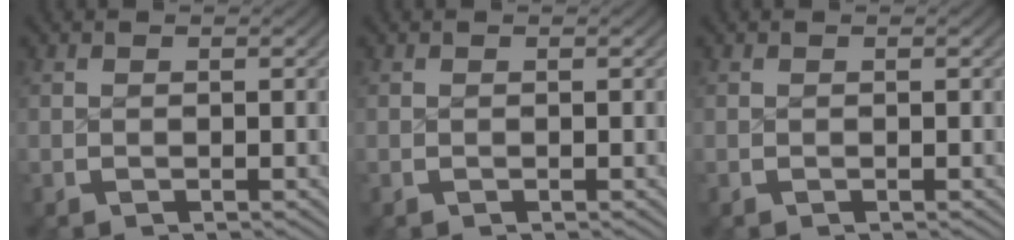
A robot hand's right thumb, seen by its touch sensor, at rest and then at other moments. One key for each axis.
{"total": 0.0}
{"total": 0.0}